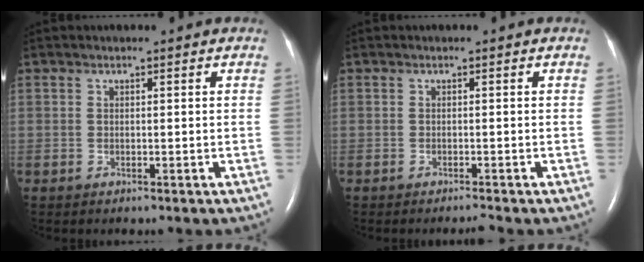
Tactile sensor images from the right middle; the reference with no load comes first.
{"total": 0.8, "force": [-0.7, -0.4, 0.1], "torque": [-0.003, -0.004, -0.009]}